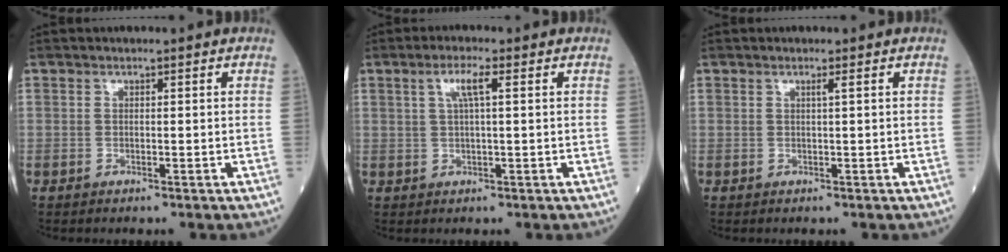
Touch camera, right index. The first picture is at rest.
{"total": 3.5, "force": [1.2, 0.2, 3.3], "torque": [-0.068, 0.008, 0.023]}
{"total": 0.6, "force": [0.2, -0.2, 0.5], "torque": [-0.013, -0.001, 0.006]}